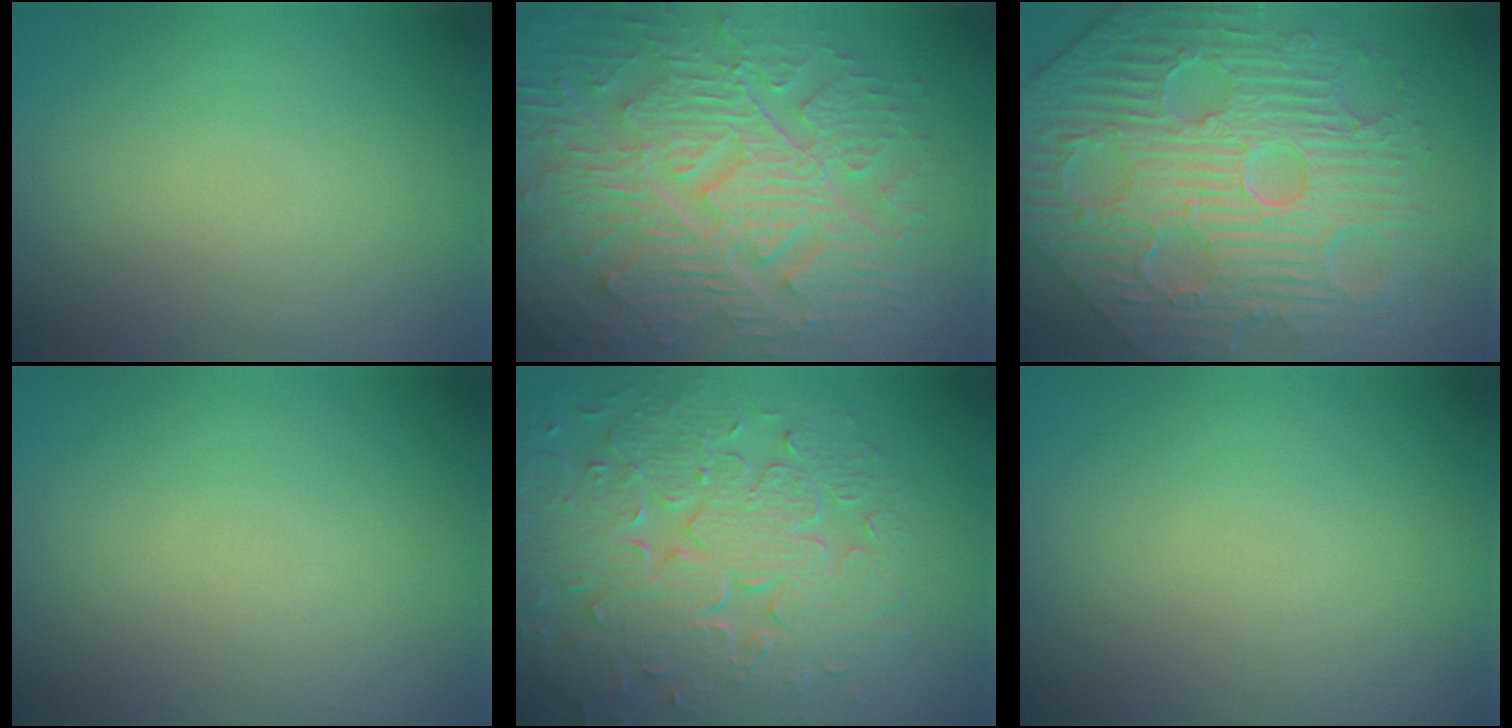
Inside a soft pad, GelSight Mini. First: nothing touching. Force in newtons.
{"total": 10.6, "press": 7.0, "slide": 7.9}
{"total": 11.5, "press": 8.1, "slide": 8.1}
{"total": 0.0}
{"total": 8.8, "press": 6.1, "slide": 6.3}
{"total": 0.0}